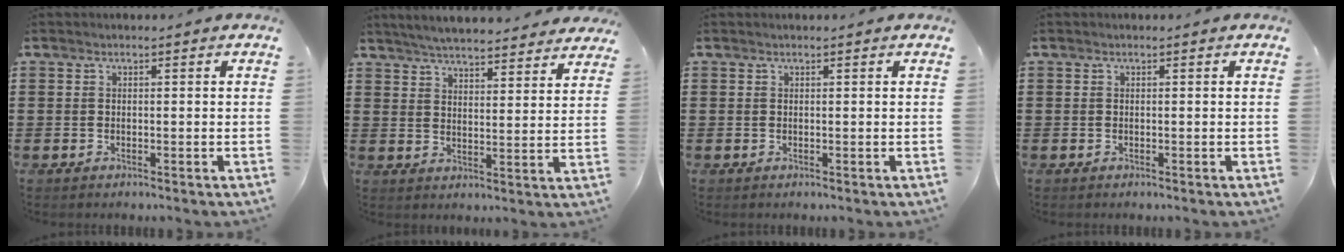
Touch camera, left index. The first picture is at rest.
{"total": 5.2, "force": [5.1, -0.2, 0.9], "torque": [-0.039, -0.028, 0.090]}
{"total": 0.0}
{"total": 0.0}